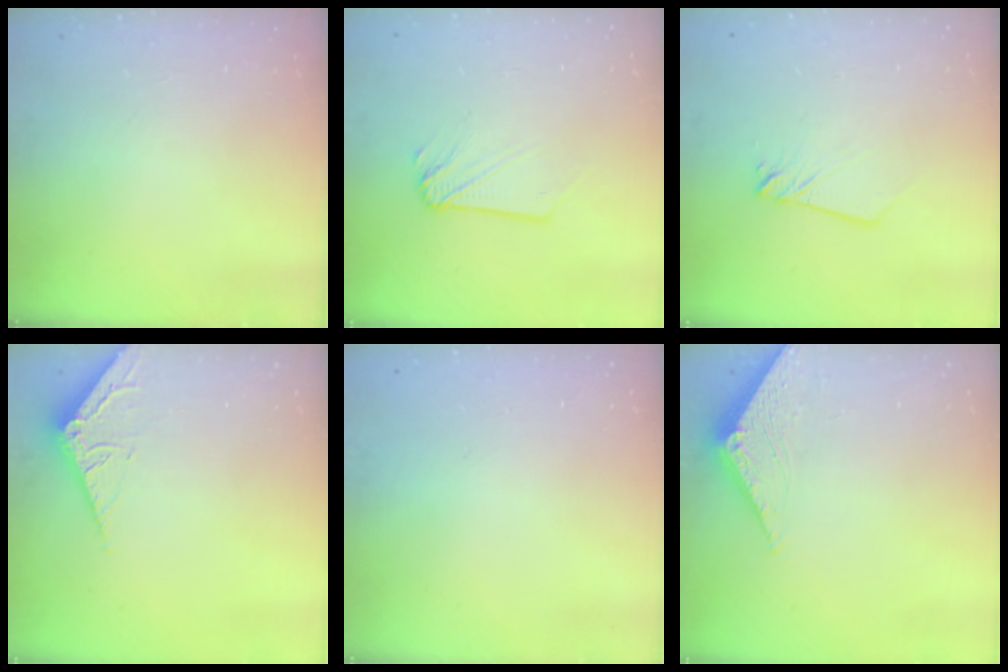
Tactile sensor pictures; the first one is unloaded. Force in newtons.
{"total": 2.1, "press": 2.1, "slide": 0.1}
{"total": 2.8, "press": 2.8, "slide": 0.3}
{"total": 3.8, "press": 3.8, "slide": 0.3}
{"total": 0.0}
{"total": 2.7, "press": 2.7, "slide": 0.3}